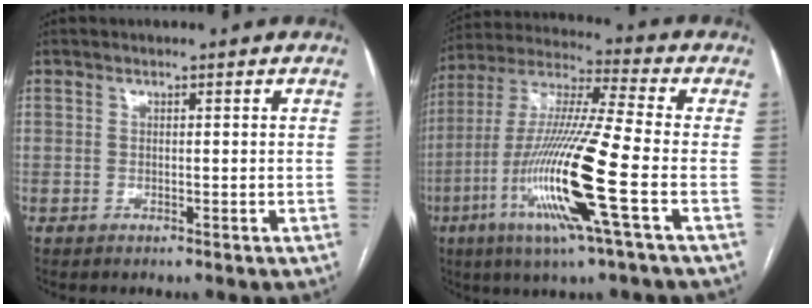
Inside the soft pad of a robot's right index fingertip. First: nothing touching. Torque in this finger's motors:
{"motor_torque": [2.14, 0.00, 1.05, 0.21]}